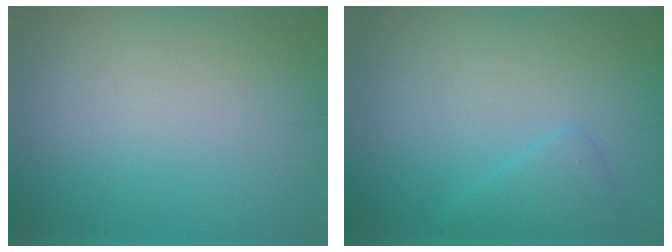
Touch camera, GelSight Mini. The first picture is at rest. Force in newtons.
{"total": 1.7, "press": 1.7, "slide": 0.0}